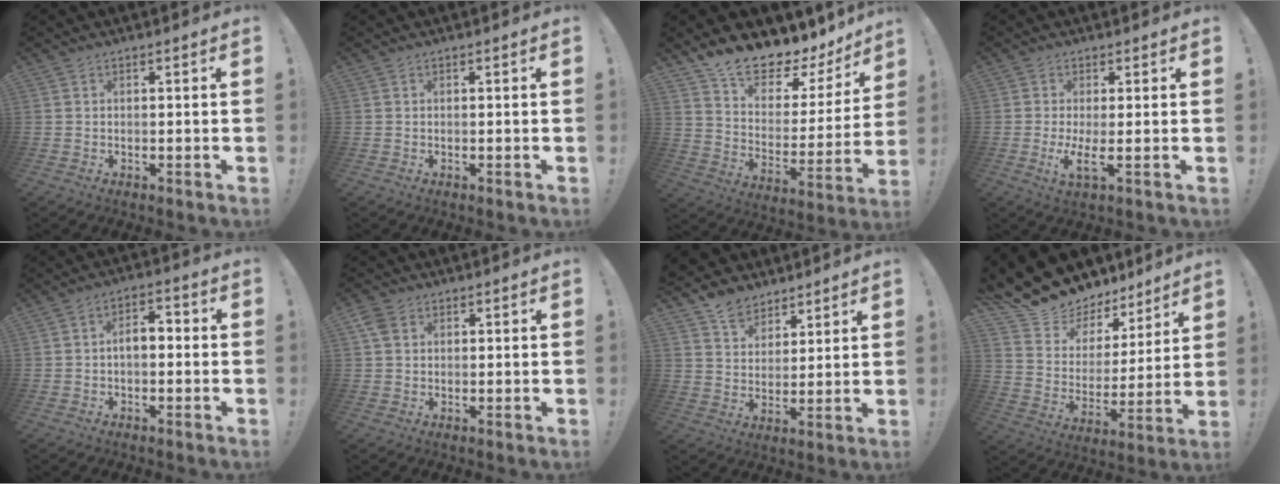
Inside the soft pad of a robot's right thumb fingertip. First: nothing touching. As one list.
[{"total": 0.0}, {"total": 13.4, "force": [12.0, 3.7, 4.4], "torque": [-0.080, -0.114, 0.209]}, {"total": 4.8, "force": [0.3, 0.3, 4.8], "torque": [-0.084, -0.025, 0.003]}, {"total": 5.2, "force": [-0.9, 2.9, 4.2], "torque": [-0.062, 0.008, -0.019]}, {"total": 4.0, "force": [1.5, 2.9, 2.3], "torque": [-0.041, 0.004, 0.032]}, {"total": 7.9, "force": [6.4, 4.6, 1.3], "torque": [-0.033, -0.042, 0.126]}, {"total": 14.0, "force": [12.0, 6.5, 3.2], "torque": [-0.080, -0.097, 0.229]}]